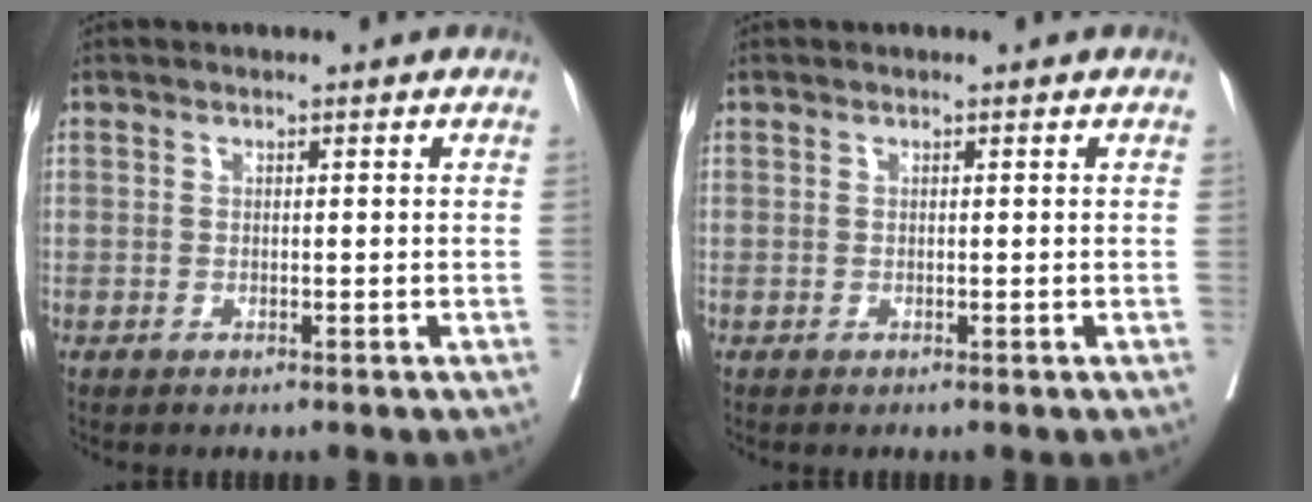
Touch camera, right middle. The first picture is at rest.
{"total": 0.0}